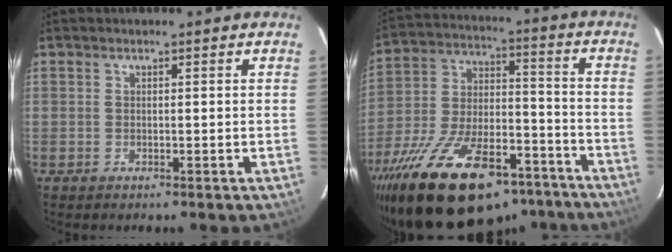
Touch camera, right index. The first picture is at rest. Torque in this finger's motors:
{"motor_torque": [1.89, -0.26, 0.74, 0.21]}